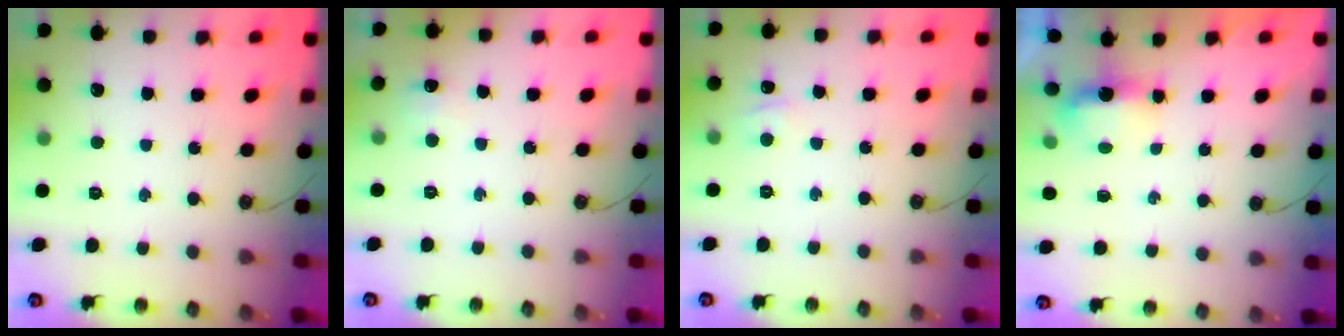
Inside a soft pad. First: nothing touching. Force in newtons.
{"total": 5.6, "press": 5.6, "slide": 0.8}
{"total": 5.4, "press": 5.4, "slide": 0.7}
{"total": 3.9, "press": 3.8, "slide": 0.8}